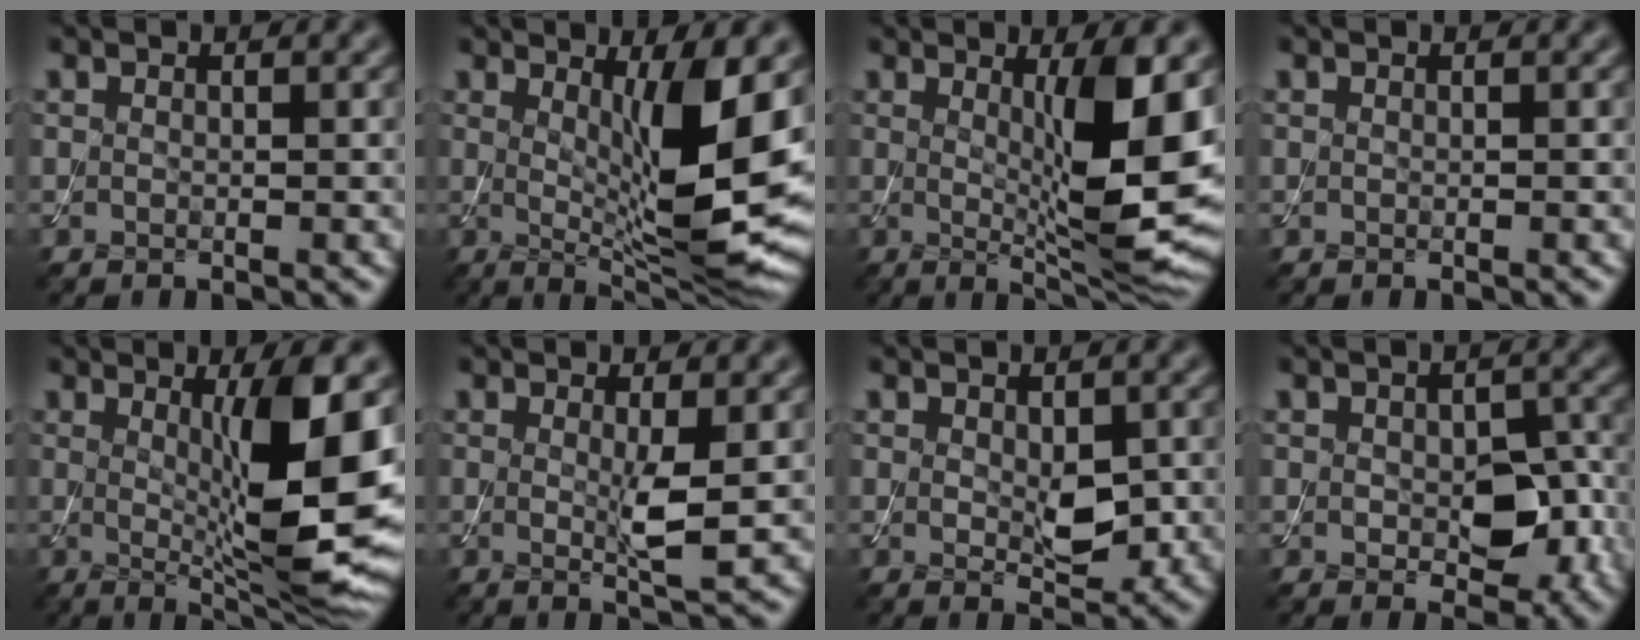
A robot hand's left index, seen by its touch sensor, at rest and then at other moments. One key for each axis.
{"total": 10.2, "fx": 1.3, "fy": 2.5, "fz": 9.8, "tx": -0.149, "ty": -0.019, "tz": 0.030}
{"total": 9.5, "fx": 1.2, "fy": 2.0, "fz": 9.2, "tx": -0.134, "ty": -0.018, "tz": 0.029}
{"total": 0.0}
{"total": 10.7, "fx": 1.1, "fy": 2.3, "fz": 10.4, "tx": -0.151, "ty": -0.018, "tz": 0.030}
{"total": 2.9, "fx": 0.2, "fy": 0.3, "fz": 2.9, "tx": -0.054, "ty": -0.010, "tz": 0.005}
{"total": 3.3, "fx": 0.1, "fy": 1.8, "fz": 2.8, "tx": -0.045, "ty": -0.007, "tz": 0.007}
{"total": 5.4, "fx": -0.6, "fy": 3.2, "fz": 4.3, "tx": -0.059, "ty": -0.009, "tz": -0.005}